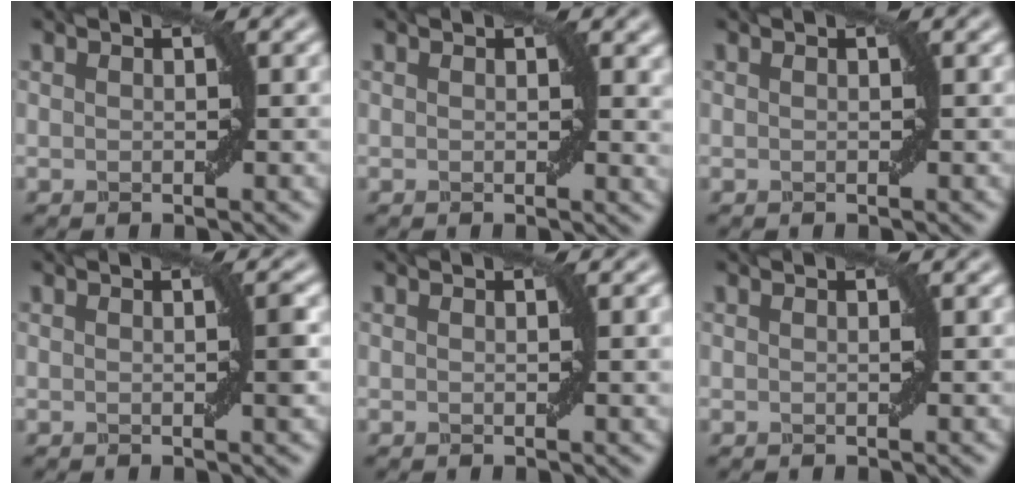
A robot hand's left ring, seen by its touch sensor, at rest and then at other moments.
{"total": 1.5, "force": [0.7, 0.7, 1.1], "torque": [-0.007, -0.005, 0.011]}
{"total": 0.0}
{"total": 1.2, "force": [0.0, -0.1, 1.2], "torque": [-0.016, 0.004, 0.001]}
{"total": 1.0, "force": [0.2, 0.1, 1.0], "torque": [-0.012, 0.001, 0.002]}
{"total": 0.0}